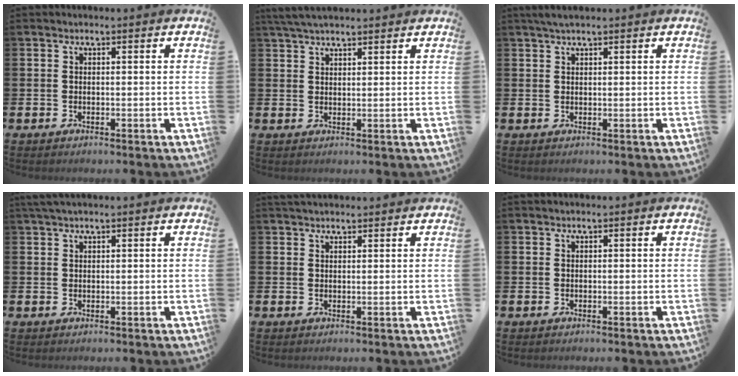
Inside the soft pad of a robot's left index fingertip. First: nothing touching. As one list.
[{"total": 4.0, "force": [3.5, 0.9, 1.6], "torque": [-0.034, -0.008, 0.065]}, {"total": 1.9, "force": [1.5, 0.3, 1.1], "torque": [-0.015, 0.002, 0.025]}, {"total": 1.8, "force": [1.5, 0.2, 1.0], "torque": [-0.024, 0.005, 0.028]}, {"total": 1.9, "force": [1.8, 0.5, 0.4], "torque": [0.002, -0.005, 0.031]}, {"total": 0.0}]